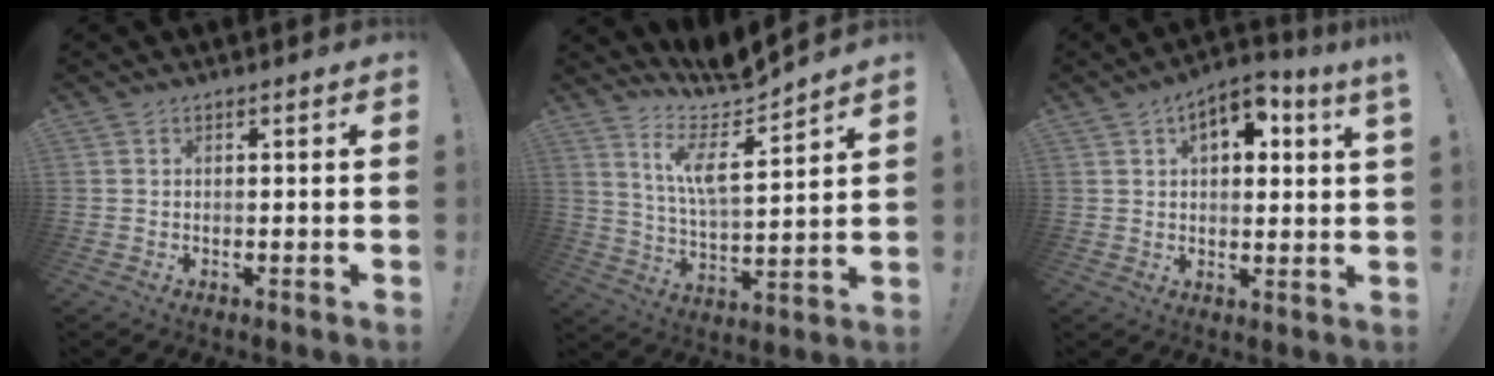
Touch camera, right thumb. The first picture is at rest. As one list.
[{"total": 11.8, "force": [8.6, 1.4, 7.9], "torque": [-0.162, -0.071, 0.144]}, {"total": 7.7, "force": [3.7, 2.8, 6.1], "torque": [-0.085, -0.010, 0.059]}]